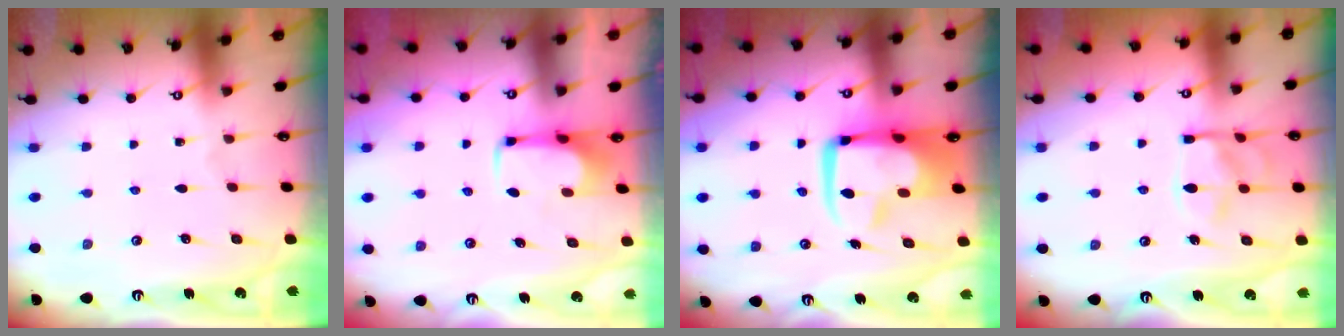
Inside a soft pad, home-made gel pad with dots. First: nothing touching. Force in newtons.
{"total": 2.0, "press": 2.0, "slide": 0.2}
{"total": 13.2, "press": 13.0, "slide": 1.9}
{"total": 13.6, "press": 13.5, "slide": 1.5}